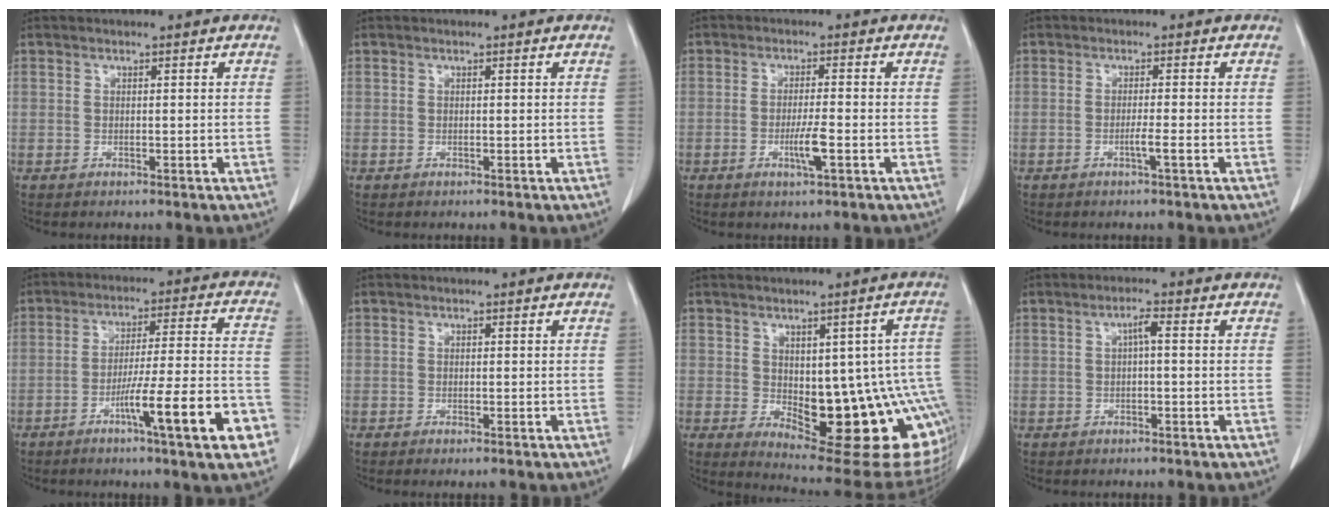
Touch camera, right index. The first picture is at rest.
{"total": 0.0}
{"total": 3.9, "force": [-1.4, 0.0, 3.7], "torque": [-0.069, -0.006, -0.025]}
{"total": 1.7, "force": [-0.8, -0.4, 1.5], "torque": [-0.028, -0.002, -0.015]}
{"total": 14.5, "force": [-6.7, 0.4, 12.8], "torque": [-0.192, 0.005, -0.097]}
{"total": 0.8, "force": [-0.6, 0.0, 0.5], "torque": [-0.010, -0.002, -0.010]}
{"total": 18.1, "force": [-3.6, 6.8, 16.4], "torque": [-0.144, 0.007, -0.021]}
{"total": 2.0, "force": [0.2, 0.3, 2.0], "torque": [-0.034, 0.005, 0.005]}